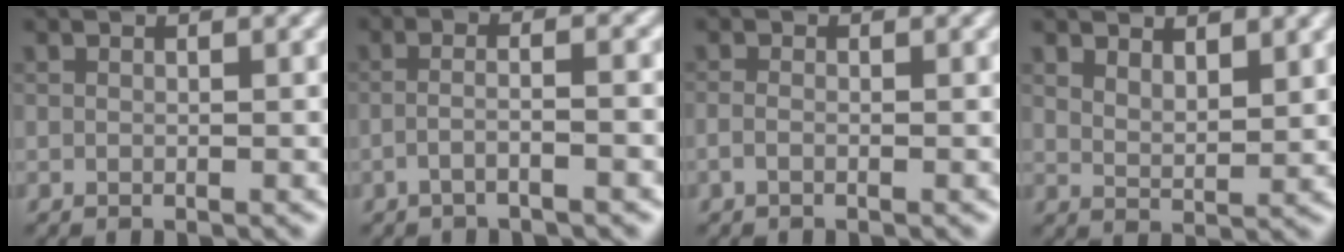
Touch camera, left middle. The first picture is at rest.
{"total": 2.7, "force": [-1.1, 0.6, 2.4], "torque": [-0.035, 0.010, -0.032]}
{"total": 0.8, "force": [-0.4, 0.3, 0.6], "torque": [-0.015, -0.001, -0.010]}
{"total": 2.9, "force": [2.3, 0.9, 1.5], "torque": [-0.028, -0.003, 0.043]}